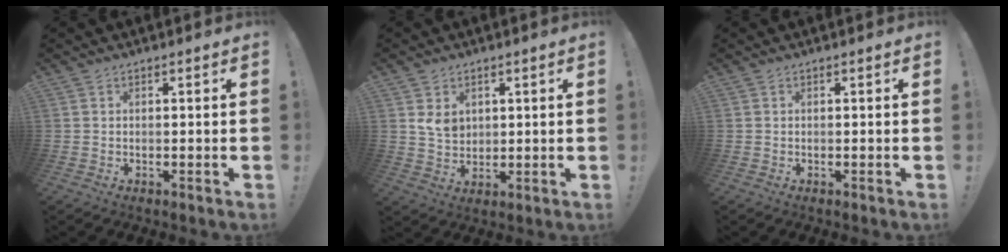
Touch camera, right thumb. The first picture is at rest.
{"total": 5.9, "force": [2.8, 4.4, 2.8], "torque": [-0.031, -0.014, 0.053]}
{"total": 0.0}